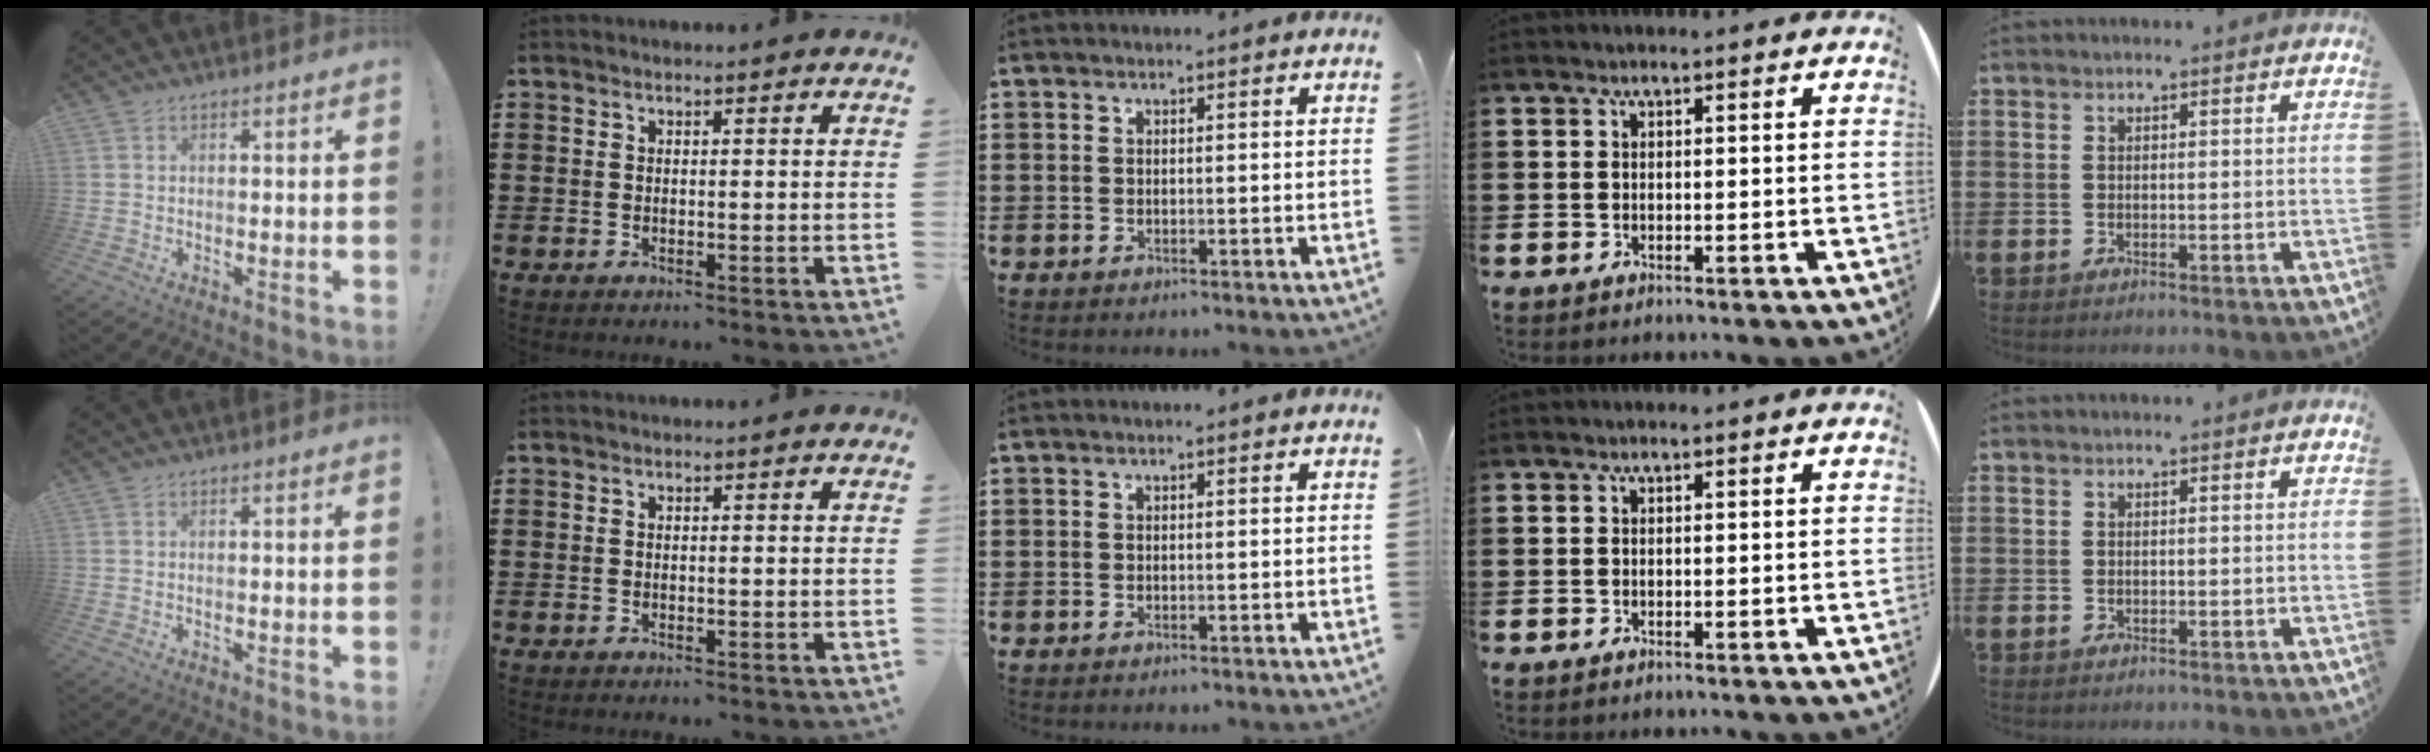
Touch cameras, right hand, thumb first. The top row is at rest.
{}